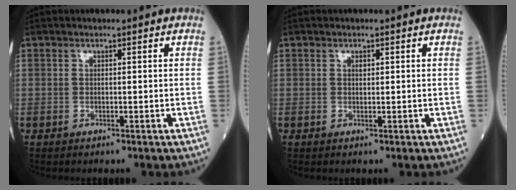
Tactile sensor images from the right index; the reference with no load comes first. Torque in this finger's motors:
{"motor_torque": [0.13, 0.15, 0.11, 0.02]}